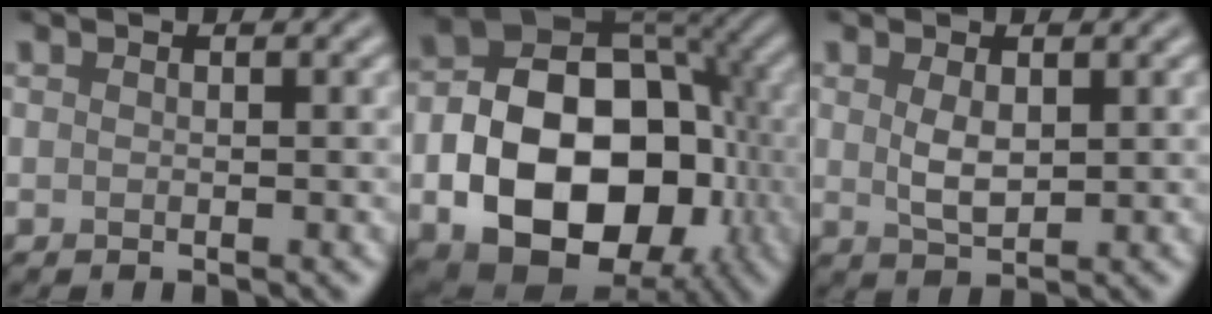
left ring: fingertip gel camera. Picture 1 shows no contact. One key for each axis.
{"total": 15.2, "fx": -3.9, "fy": 10.4, "fz": 10.4, "tx": -0.147, "ty": -0.022, "tz": -0.069}
{"total": 2.4, "fx": 0.6, "fy": 1.2, "fz": 2.0, "tx": -0.044, "ty": -0.003, "tz": 0.015}